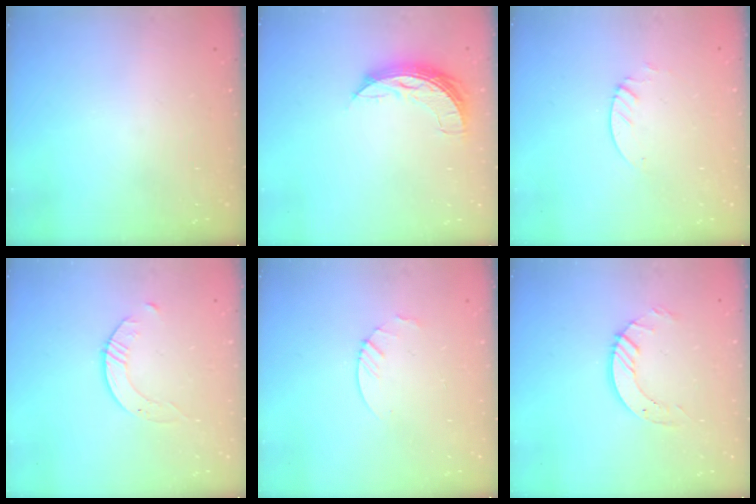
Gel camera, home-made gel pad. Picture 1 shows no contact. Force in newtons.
{"total": 7.0, "press": 7.0, "slide": 0.7}
{"total": 1.3, "press": 1.3, "slide": 0.1}
{"total": 2.6, "press": 2.6, "slide": 0.3}
{"total": 3.0, "press": 2.9, "slide": 0.3}
{"total": 7.0, "press": 7.0, "slide": 0.6}